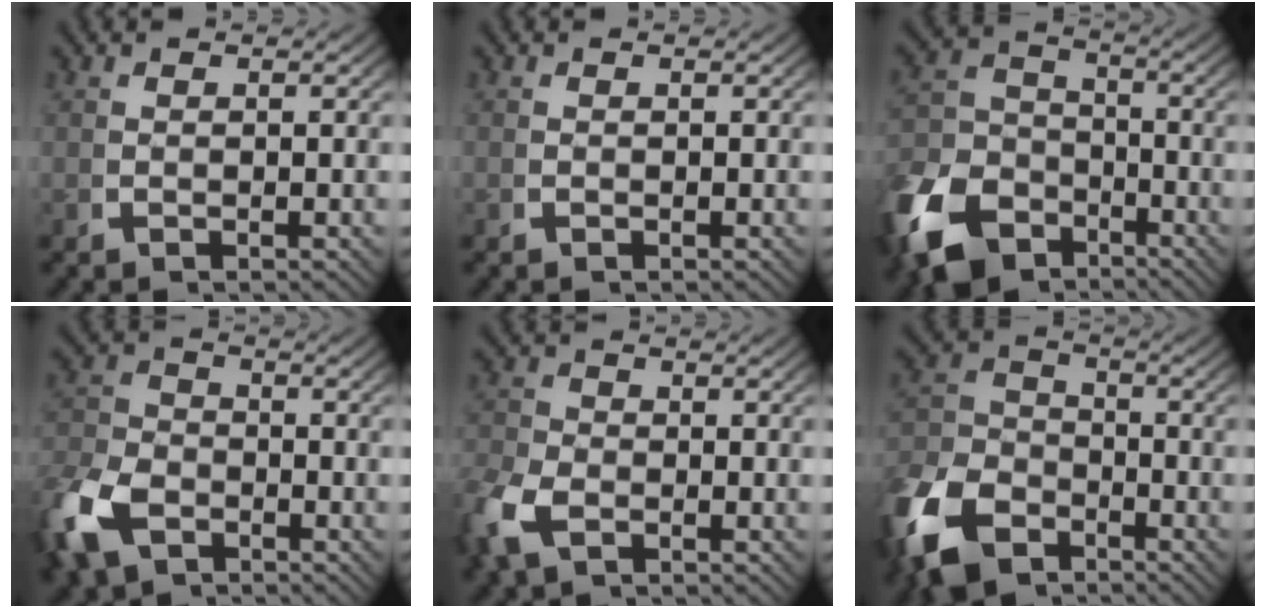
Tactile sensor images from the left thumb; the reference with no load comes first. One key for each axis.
{"total": 0.0}
{"total": 13.0, "fx": -6.5, "fy": 9.5, "fz": 6.2, "tx": -0.115, "ty": -0.054, "tz": -0.095}
{"total": 6.0, "fx": -3.4, "fy": 3.8, "fz": 3.1, "tx": -0.076, "ty": -0.021, "tz": -0.055}
{"total": 3.4, "fx": -1.8, "fy": 2.2, "fz": 1.9, "tx": -0.050, "ty": -0.009, "tz": -0.033}
{"total": 10.3, "fx": -5.7, "fy": 7.1, "fz": 4.9, "tx": -0.099, "ty": -0.037, "tz": -0.085}